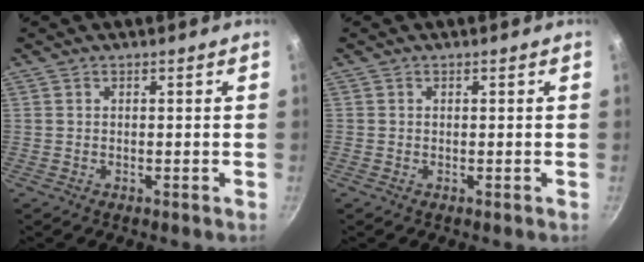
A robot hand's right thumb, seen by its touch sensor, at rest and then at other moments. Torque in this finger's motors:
{"motor_torque": [-0.24, -0.44, 0.38, 0.07, 0.05]}